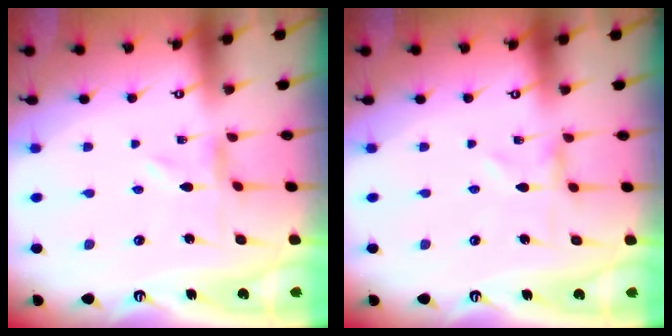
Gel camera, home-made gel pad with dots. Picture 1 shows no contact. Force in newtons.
{"total": 0.0}